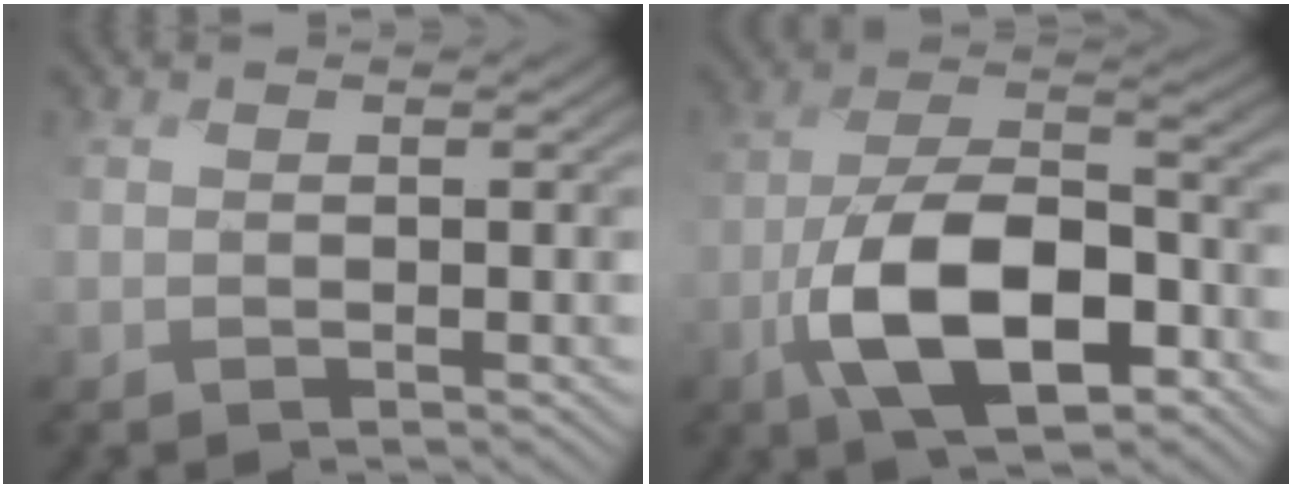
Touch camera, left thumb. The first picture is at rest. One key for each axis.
{"total": 13.4, "fx": -5.3, "fy": 6.4, "fz": 10.5, "tx": -0.206, "ty": -0.006, "tz": -0.108}